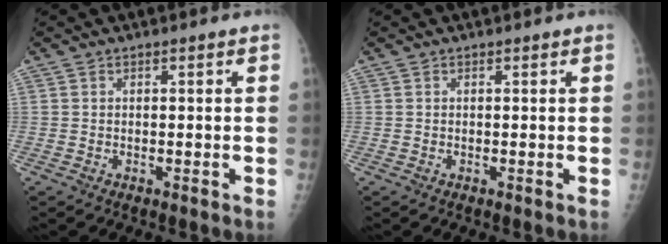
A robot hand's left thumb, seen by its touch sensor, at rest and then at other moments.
{"total": 0.0}